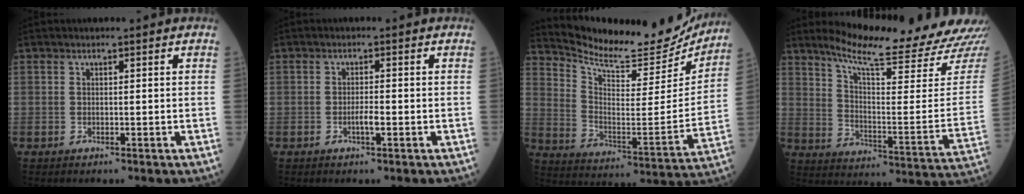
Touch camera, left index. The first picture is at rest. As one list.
[{"total": 1.7, "force": [-0.7, 0.1, 1.6], "torque": [-0.030, 0.000, -0.010]}, {"total": 20.8, "force": [19.9, 3.5, 4.9], "torque": [-0.096, -0.064, 0.286]}, {"total": 22.5, "force": [20.7, -0.1, 8.7], "torque": [-0.138, -0.100, 0.276]}]